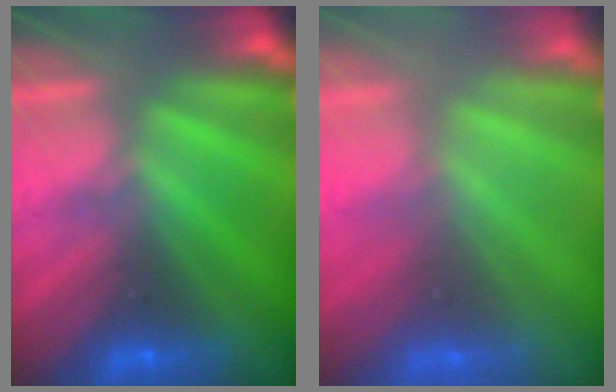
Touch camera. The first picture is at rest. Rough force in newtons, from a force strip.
{"total": 8.3}